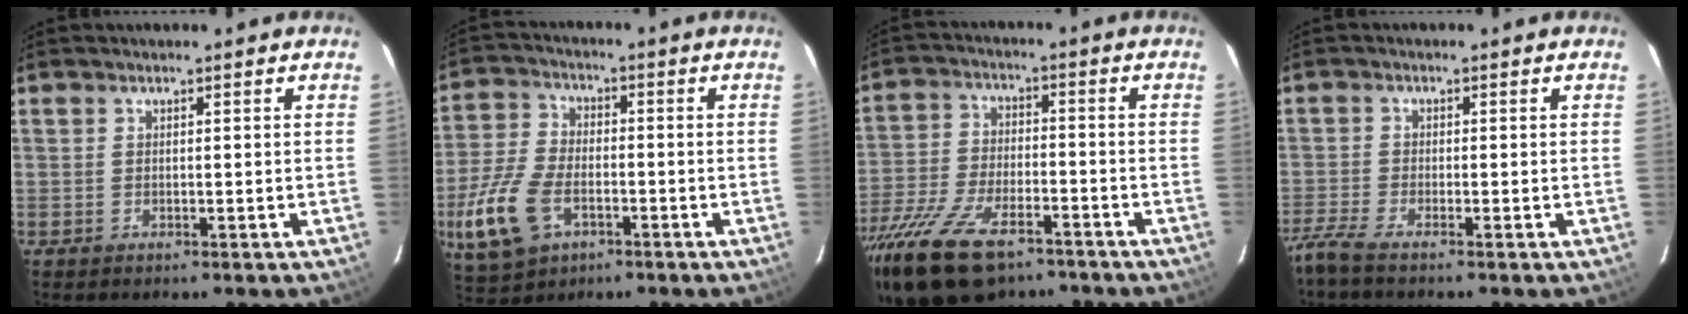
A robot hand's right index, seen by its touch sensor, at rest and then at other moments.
{"total": 13.6, "force": [-5.4, 8.3, 9.4], "torque": [-0.225, -0.006, -0.098]}
{"total": 19.3, "force": [-13.5, 8.2, 11.1], "torque": [-0.247, -0.038, -0.241]}
{"total": 4.7, "force": [-3.9, 0.3, 2.5], "torque": [-0.073, -0.016, -0.081]}